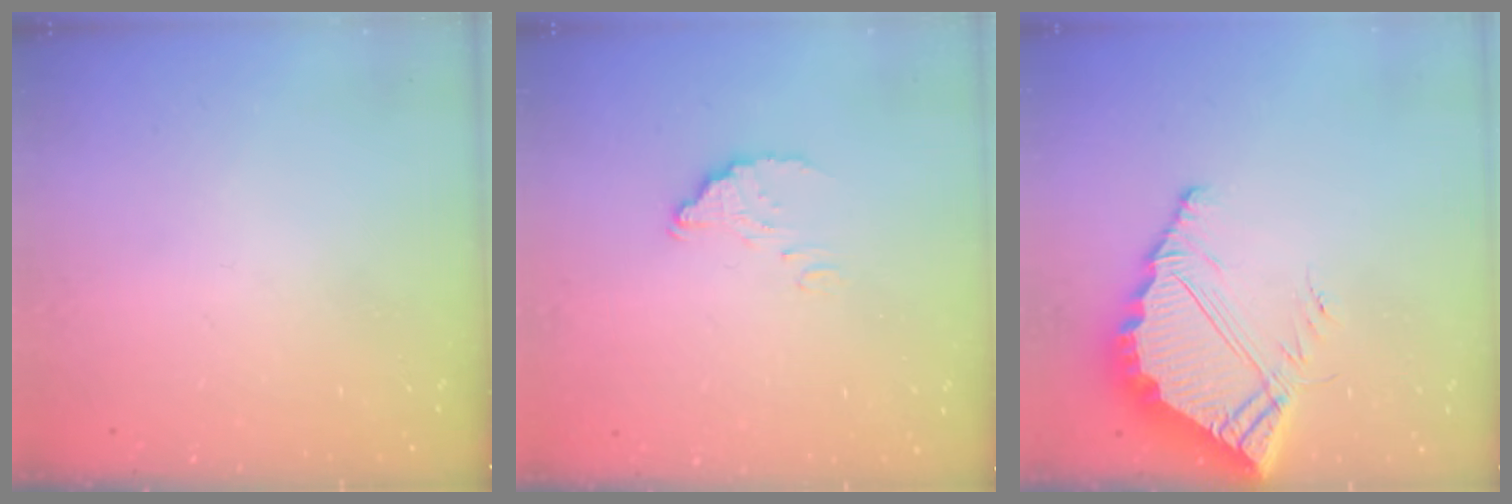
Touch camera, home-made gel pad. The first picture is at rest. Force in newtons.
{"total": 4.3, "press": 4.3, "slide": 0.1}
{"total": 8.0, "press": 8.0, "slide": 0.6}